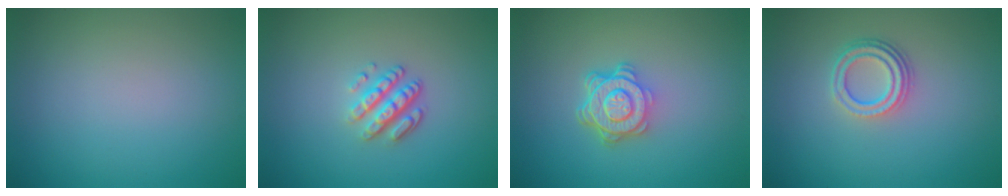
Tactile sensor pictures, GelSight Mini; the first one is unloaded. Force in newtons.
{"total": 3.2, "press": 2.5, "slide": 2.0}
{"total": 4.7, "press": 3.4, "slide": 3.2}
{"total": 3.3, "press": 2.4, "slide": 2.3}